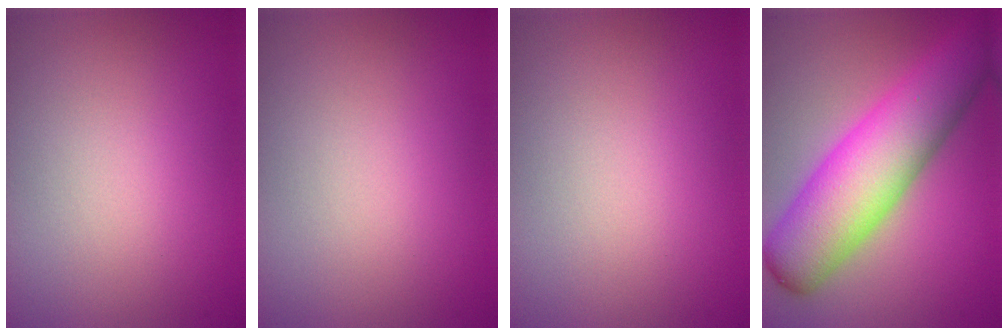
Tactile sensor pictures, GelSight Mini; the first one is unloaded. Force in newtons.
{"total": 0.0}
{"total": 0.0}
{"total": 9.5, "press": 9.5, "slide": 0.2}